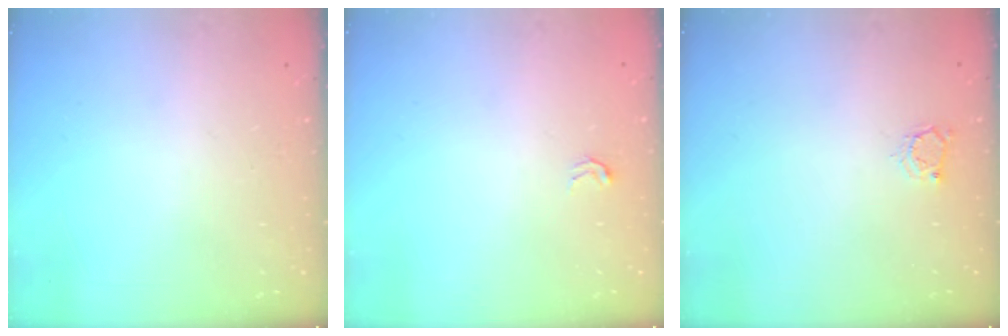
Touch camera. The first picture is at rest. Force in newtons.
{"total": 2.5, "press": 2.5, "slide": 0.5}
{"total": 2.9, "press": 2.9, "slide": 0.4}